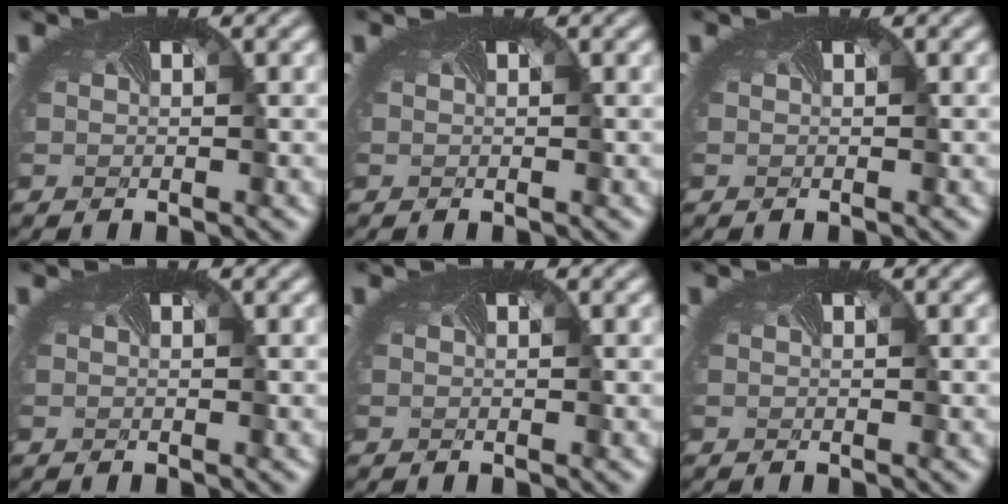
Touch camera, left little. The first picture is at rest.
{"total": 0.0}
{"total": 0.0}
{"total": 0.0}
{"total": 0.0}
{"total": 0.0}